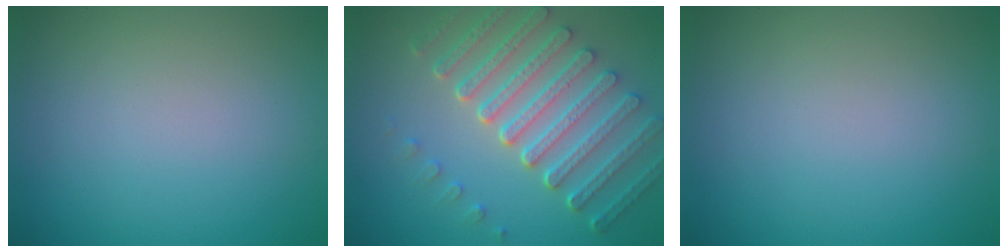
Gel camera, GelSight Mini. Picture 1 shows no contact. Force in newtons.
{"total": 7.1, "press": 5.3, "slide": 4.8}
{"total": 0.0}